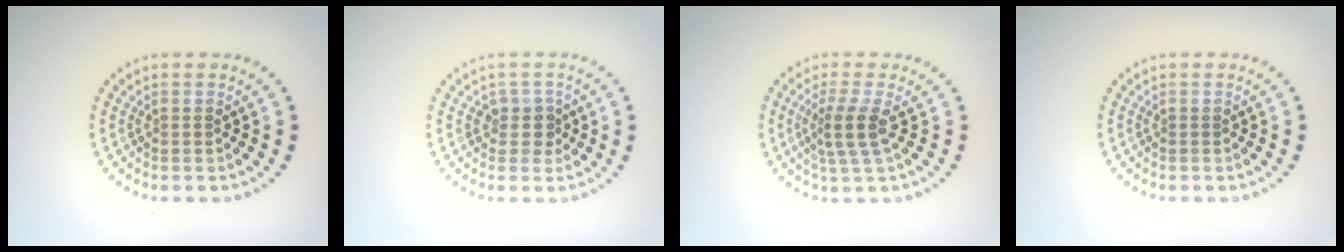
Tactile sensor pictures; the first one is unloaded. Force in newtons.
{"total": 1.7, "press": 1.4, "slide": 1.0}
{"total": 2.8, "press": 2.2, "slide": 1.8}
{"total": 0.0}